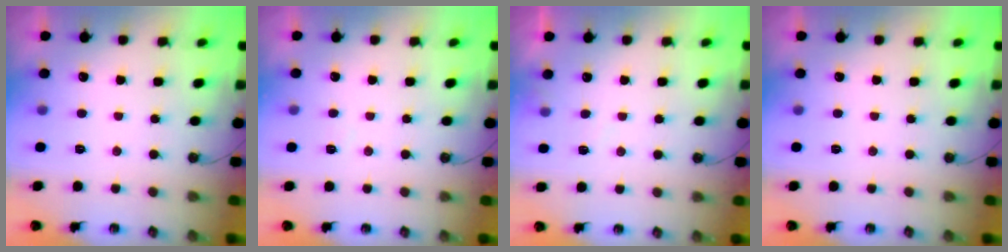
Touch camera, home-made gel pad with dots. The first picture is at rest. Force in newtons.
{"total": 3.8, "press": 3.8, "slide": 0.6}
{"total": 5.0, "press": 4.9, "slide": 0.7}
{"total": 0.0}